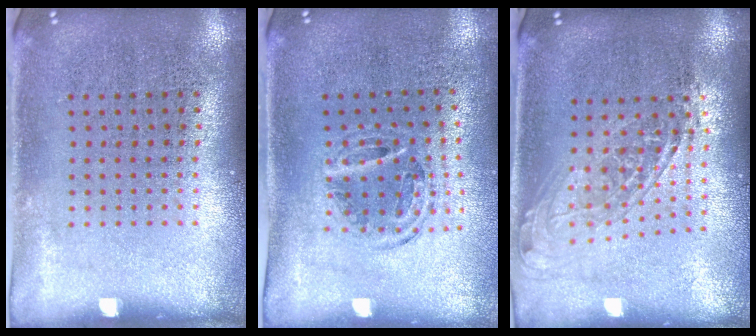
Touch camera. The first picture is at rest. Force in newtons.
{"total": 1.1, "press": 1.0, "slide": 0.2}
{"total": 1.6, "press": 1.3, "slide": 0.9}